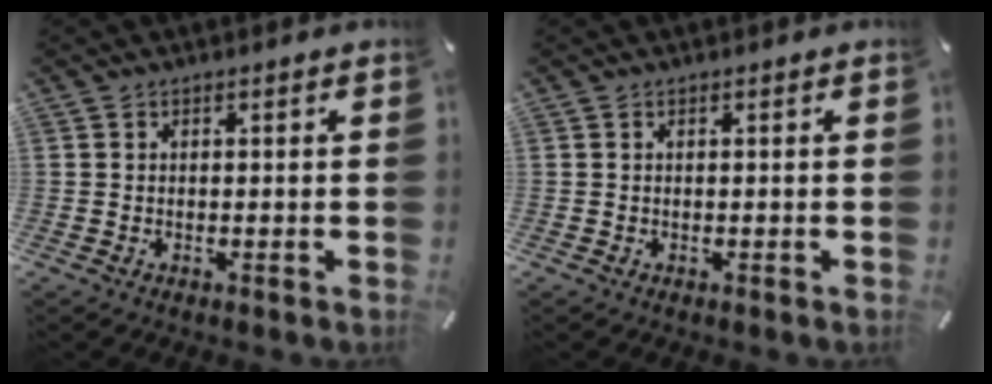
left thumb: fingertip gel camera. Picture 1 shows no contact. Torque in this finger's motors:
{"motor_torque": [0.00, 0.00, 0.00, 0.00, 0.00]}